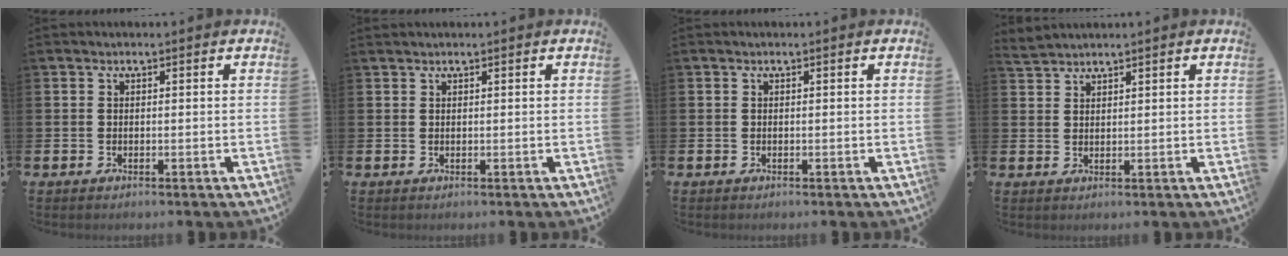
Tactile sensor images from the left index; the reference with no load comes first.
{"total": 0.8, "force": [0.8, 0.1, 0.1], "torque": [-0.001, 0.001, 0.014]}
{"total": 0.0}
{"total": 2.3, "force": [2.2, 0.2, -0.1], "torque": [-0.003, -0.005, 0.043]}